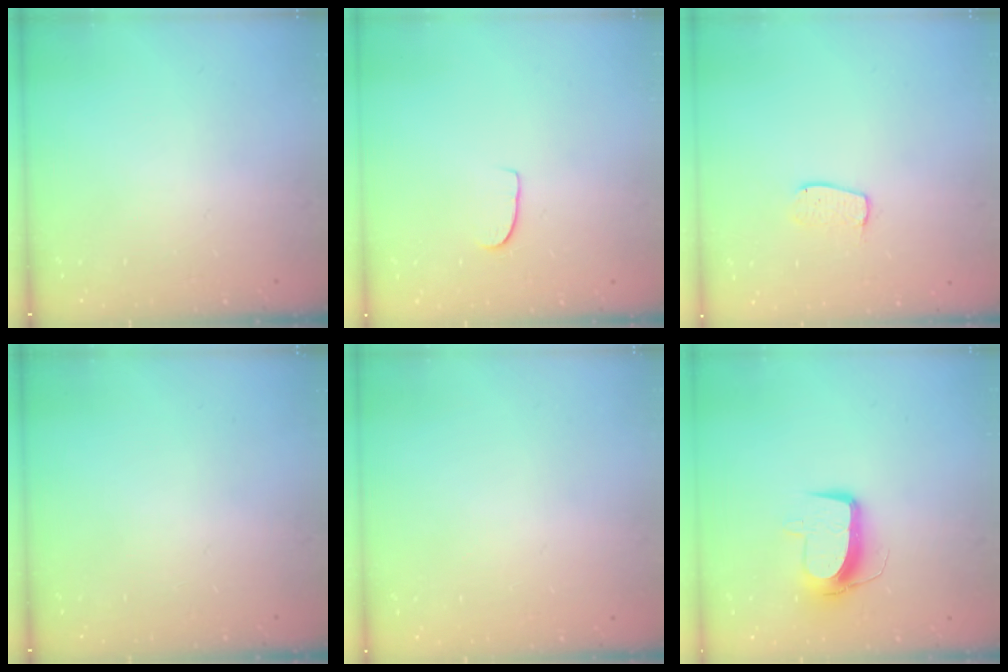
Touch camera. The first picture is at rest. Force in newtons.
{"total": 4.7, "press": 4.7, "slide": 0.3}
{"total": 6.5, "press": 6.5, "slide": 0.5}
{"total": 0.0}
{"total": 0.0}
{"total": 10.3, "press": 10.3, "slide": 0.5}